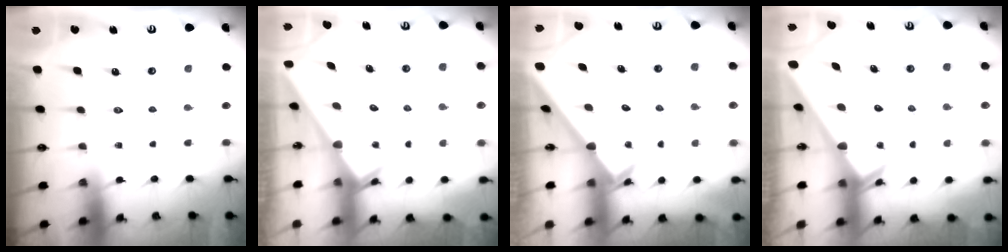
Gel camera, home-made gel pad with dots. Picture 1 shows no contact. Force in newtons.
{"total": 2.1, "press": 2.1, "slide": 0.2}
{"total": 2.5, "press": 2.5, "slide": 0.2}
{"total": 2.5, "press": 2.5, "slide": 0.1}